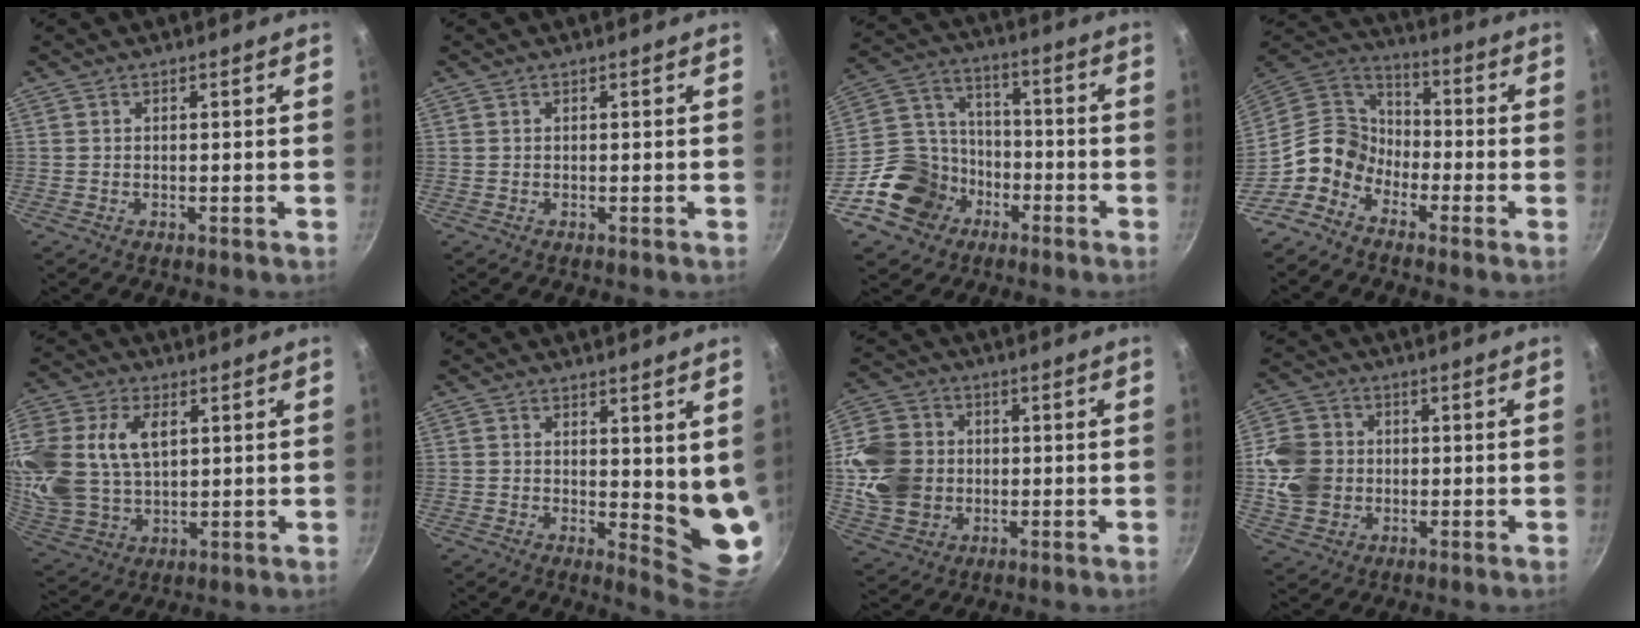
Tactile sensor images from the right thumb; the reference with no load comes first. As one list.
[{"total": 0.0}, {"total": 15.7, "force": [-7.3, 12.5, 6.2], "torque": [-0.091, 0.059, -0.130]}, {"total": 10.4, "force": [-5.6, 7.7, 4.2], "torque": [-0.042, 0.060, -0.139]}, {"total": 21.4, "force": [5.8, 14.6, 14.5], "torque": [-0.333, 0.006, 0.116]}, {"total": 7.8, "force": [2.2, 3.1, 6.8], "torque": [-0.074, -0.035, 0.032]}, {"total": 13.3, "force": [-0.1, 11.3, 7.1], "torque": [-0.117, 0.010, 0.000]}, {"total": 10.0, "force": [-0.3, 8.7, 4.9], "torque": [-0.070, 0.008, -0.011]}]